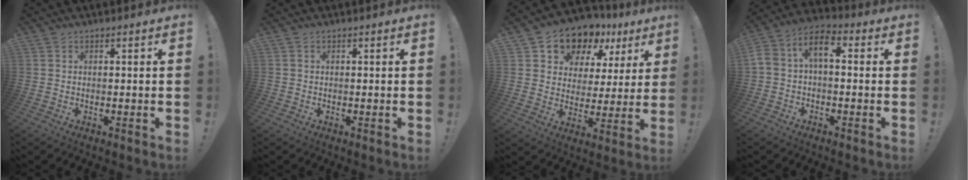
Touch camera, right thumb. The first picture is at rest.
{"total": 0.8, "force": [-0.4, 0.6, 0.0], "torque": [-0.004, 0.004, -0.007]}
{"total": 12.3, "force": [9.3, 7.1, 3.9], "torque": [-0.068, -0.075, 0.168]}
{"total": 7.5, "force": [0.3, 4.4, 6.0], "torque": [-0.113, 0.007, 0.008]}